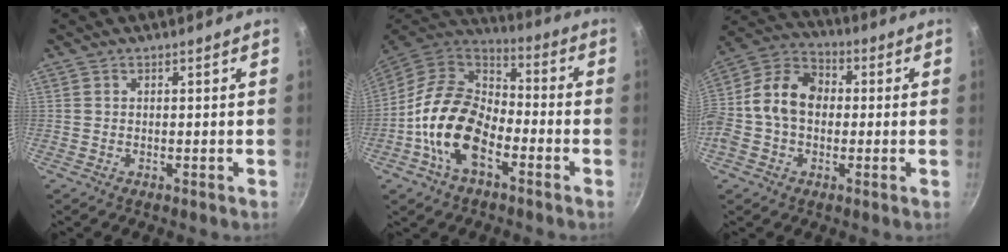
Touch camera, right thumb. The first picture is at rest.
{"total": 16.7, "force": [-5.6, 10.0, 12.2], "torque": [-0.198, 0.040, -0.120]}
{"total": 13.4, "force": [-0.3, 10.0, 8.9], "torque": [-0.132, 0.037, -0.030]}